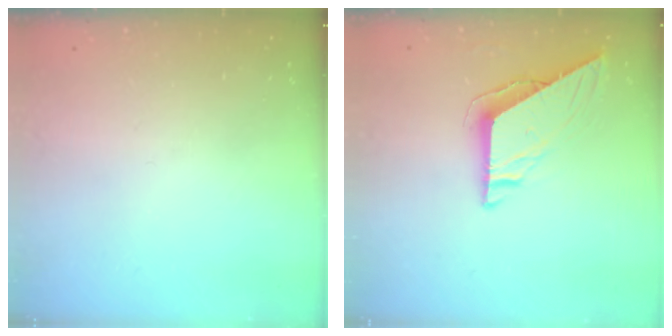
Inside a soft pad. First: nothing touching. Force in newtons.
{"total": 7.7, "press": 7.6, "slide": 0.6}